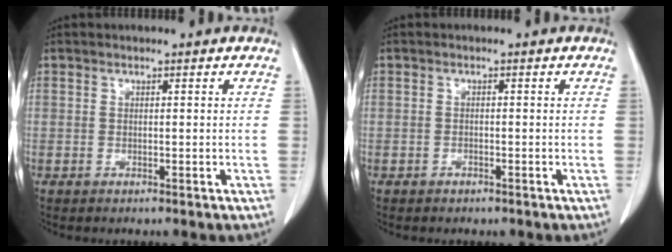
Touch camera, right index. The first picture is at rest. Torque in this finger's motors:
{"motor_torque": [-0.02, 0.04, -0.09, 0.00]}